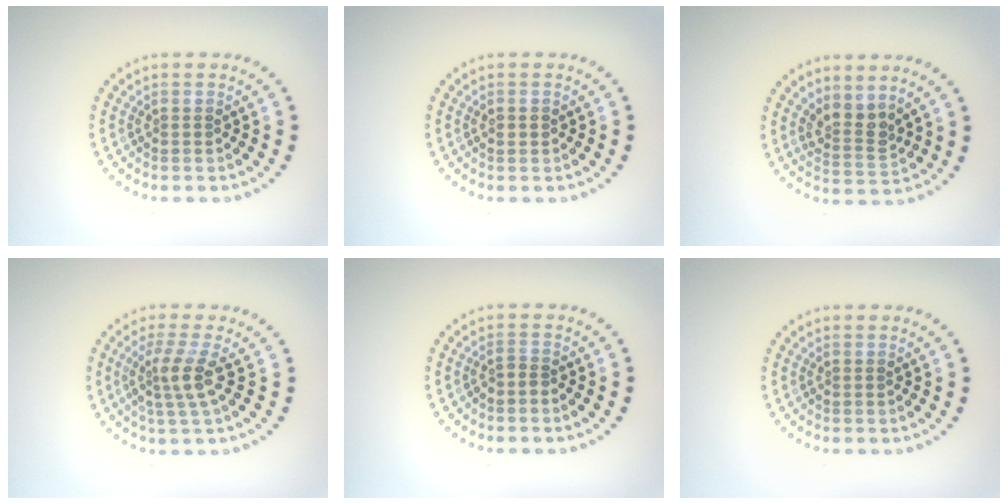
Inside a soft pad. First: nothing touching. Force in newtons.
{"total": 1.0, "press": 1.0, "slide": 0.0}
{"total": 2.7, "press": 2.0, "slide": 1.7}
{"total": 2.9, "press": 2.2, "slide": 1.8}
{"total": 0.8, "press": 0.5, "slide": 0.7}
{"total": 0.0}